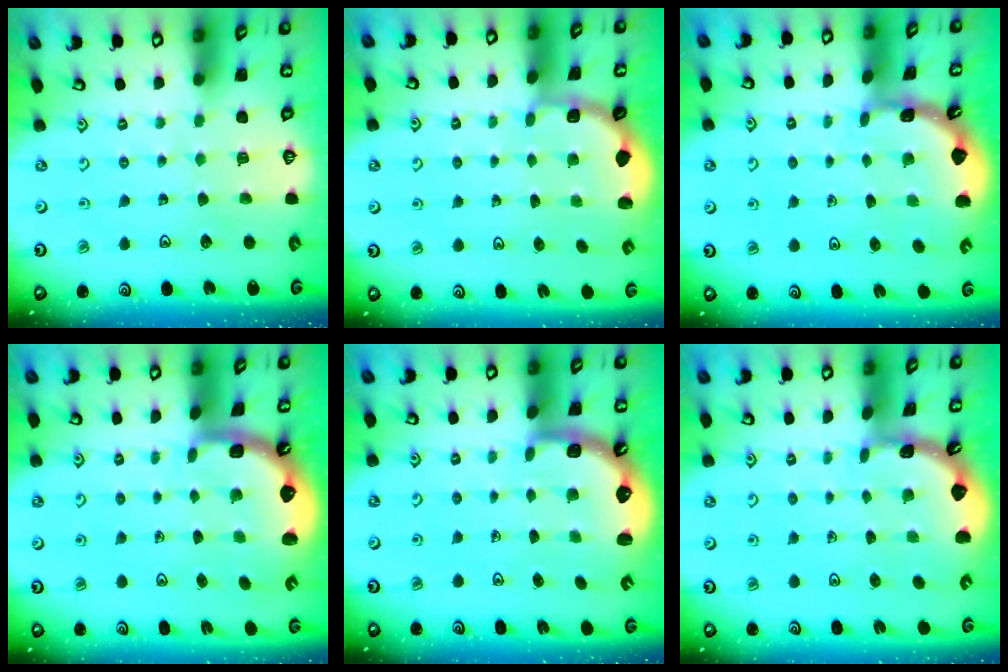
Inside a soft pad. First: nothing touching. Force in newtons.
{"total": 1.9, "press": 1.8, "slide": 0.7}
{"total": 1.8, "press": 1.8, "slide": 0.1}
{"total": 2.7, "press": 1.5, "slide": 2.3}
{"total": 2.8, "press": 2.5, "slide": 1.2}
{"total": 1.7, "press": 1.7, "slide": 0.1}